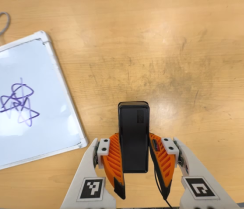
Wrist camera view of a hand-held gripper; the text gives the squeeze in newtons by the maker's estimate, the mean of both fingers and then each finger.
{"total": 4.1, "left": 2.9, "right": 5.3}